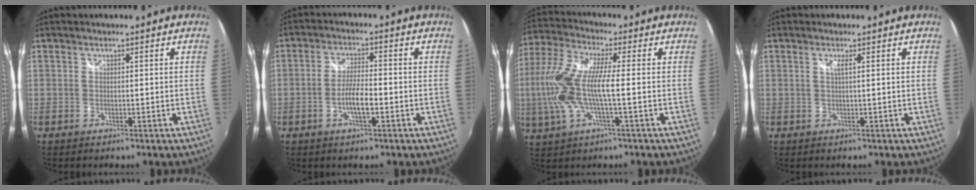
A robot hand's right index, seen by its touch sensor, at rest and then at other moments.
{"total": 5.3, "force": [-2.0, 1.1, 4.8], "torque": [-0.092, 0.001, -0.035]}
{"total": 13.5, "force": [-1.5, 2.8, 13.1], "torque": [-0.266, -0.003, -0.030]}
{"total": 1.3, "force": [0.3, -0.5, 1.1], "torque": [-0.020, 0.000, 0.005]}